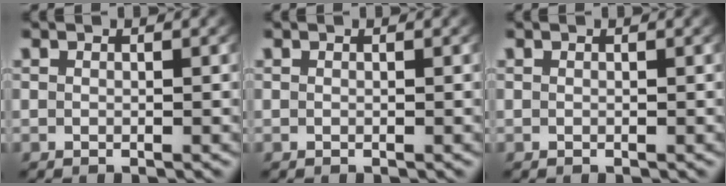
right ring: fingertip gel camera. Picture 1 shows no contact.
{"total": 0.0}
{"total": 0.0}